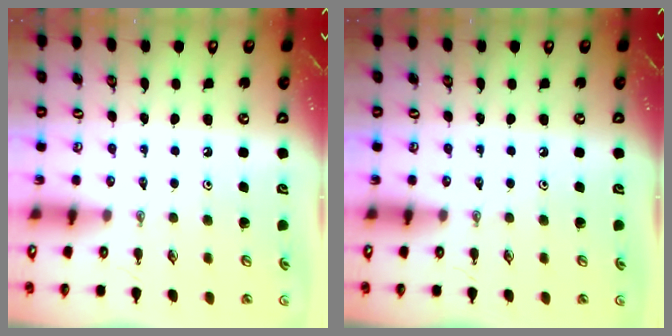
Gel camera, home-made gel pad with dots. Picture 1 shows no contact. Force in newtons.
{"total": 0.0}